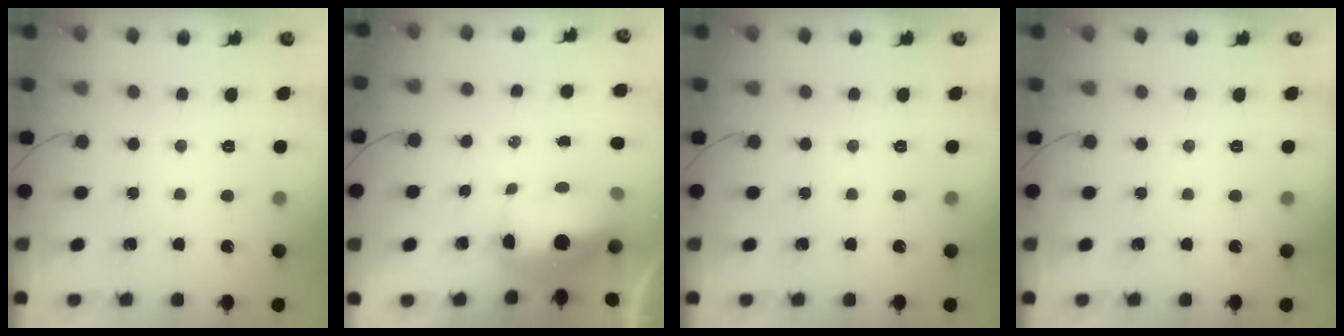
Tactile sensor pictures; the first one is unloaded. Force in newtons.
{"total": 8.7, "press": 8.5, "slide": 1.7}
{"total": 0.0}
{"total": 0.0}